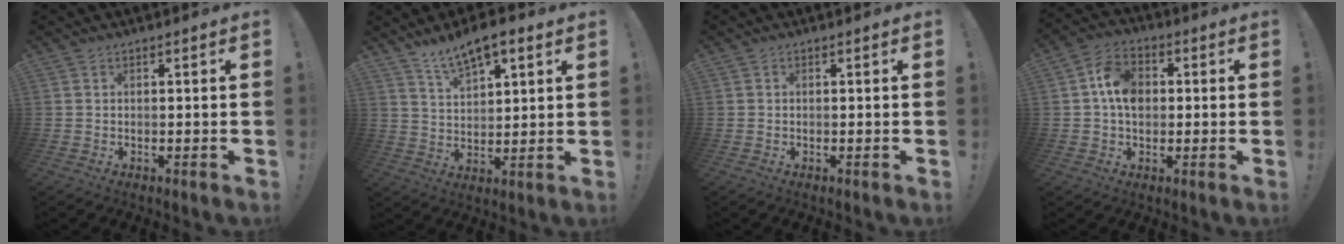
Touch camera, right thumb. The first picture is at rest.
{"total": 9.6, "force": [6.9, 4.1, 5.2], "torque": [-0.085, -0.036, 0.126]}
{"total": 0.0}
{"total": 10.1, "force": [1.2, 7.6, 6.6], "torque": [-0.110, 0.013, 0.026]}